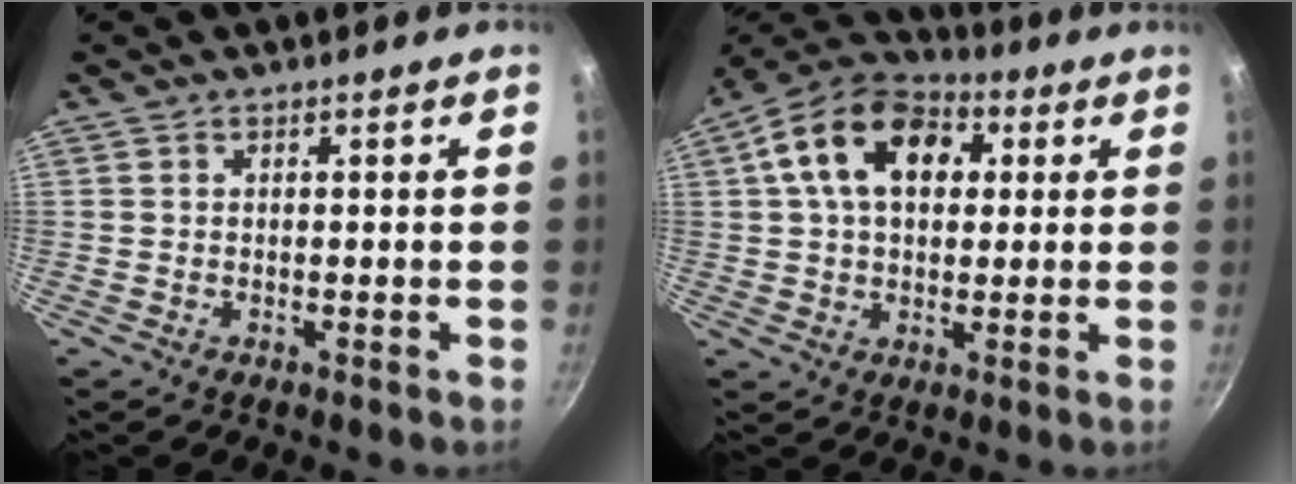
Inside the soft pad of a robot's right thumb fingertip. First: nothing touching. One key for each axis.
{"total": 16.5, "fx": 4.4, "fy": 11.2, "fz": 11.3, "tx": -0.170, "ty": 0.020, "tz": 0.057}